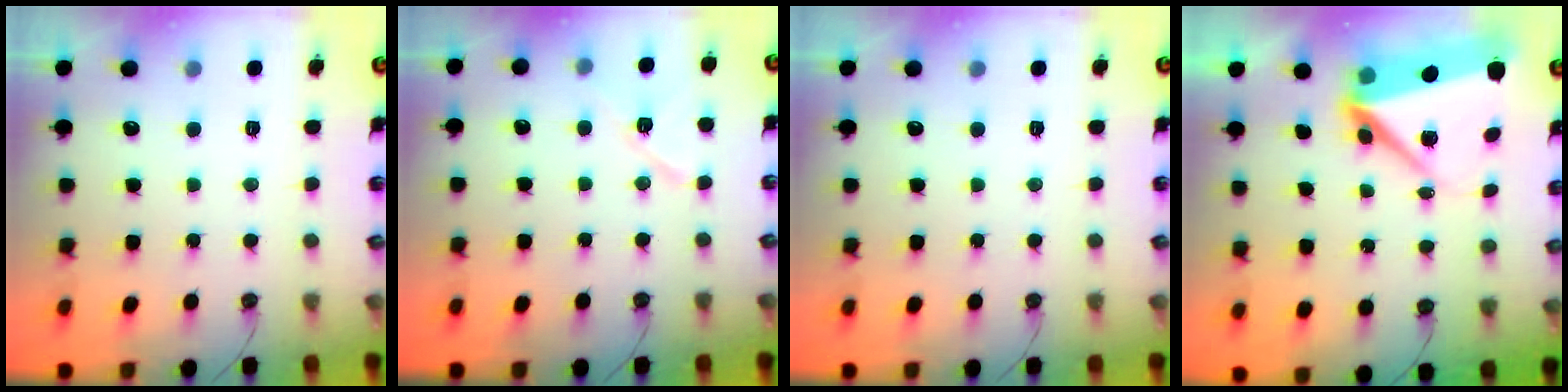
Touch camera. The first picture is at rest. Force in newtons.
{"total": 8.7, "press": 8.6, "slide": 1.0}
{"total": 0.0}
{"total": 10.0, "press": 9.9, "slide": 1.6}